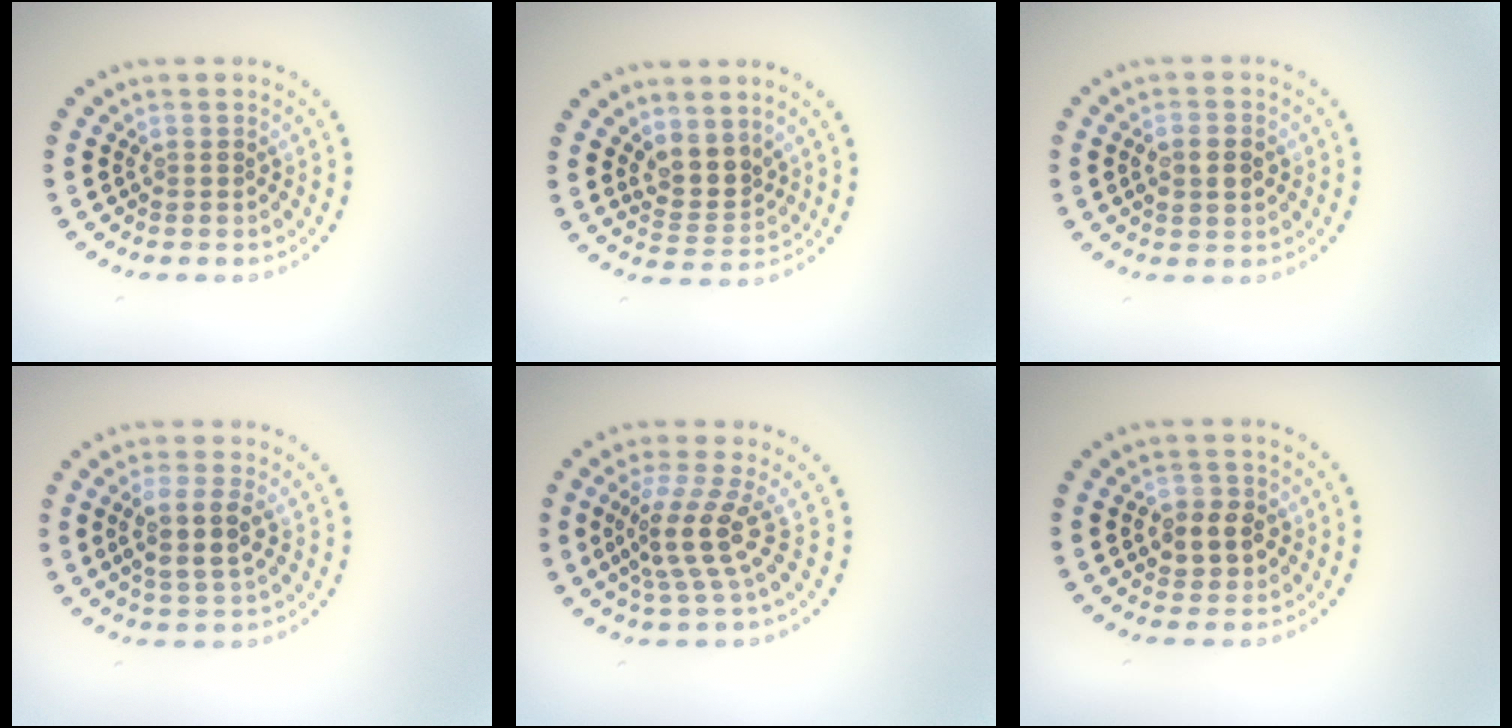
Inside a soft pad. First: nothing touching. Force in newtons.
{"total": 2.8, "press": 2.2, "slide": 1.7}
{"total": 2.3, "press": 2.3, "slide": 0.3}
{"total": 3.3, "press": 3.0, "slide": 1.3}
{"total": 4.0, "press": 2.8, "slide": 2.9}
{"total": 2.7, "press": 2.6, "slide": 0.6}